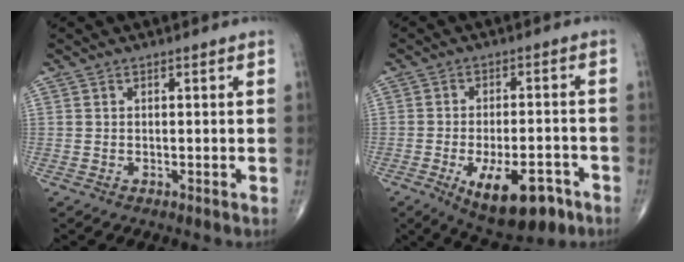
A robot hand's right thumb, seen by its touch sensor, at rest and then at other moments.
{"total": 13.8, "force": [-6.7, 6.0, 10.5], "torque": [-0.146, 0.021, -0.088]}